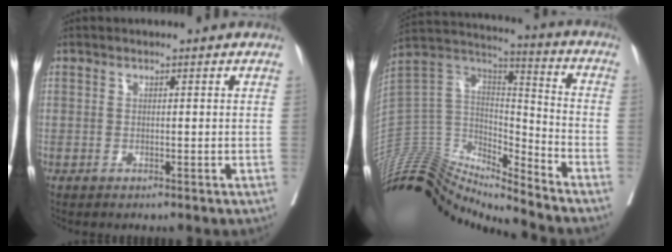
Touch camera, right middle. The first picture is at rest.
{"total": 19.1, "force": [-18.4, 2.2, 4.6], "torque": [-0.082, 0.067, -0.326]}